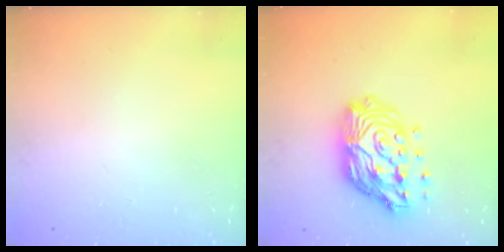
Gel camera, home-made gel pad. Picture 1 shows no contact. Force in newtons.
{"total": 19.1, "press": 19.0, "slide": 1.5}